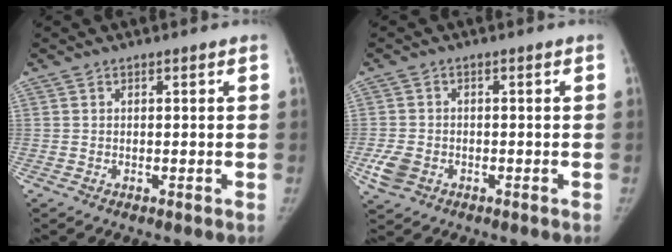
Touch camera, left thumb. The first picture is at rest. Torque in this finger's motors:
{"motor_torque": [0.03, 0.13, 0.07, -0.07, 0.01]}